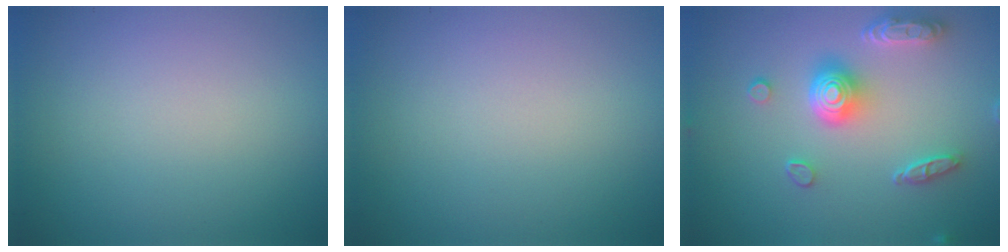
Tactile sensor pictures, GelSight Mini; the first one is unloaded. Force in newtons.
{"total": 0.0}
{"total": 5.0, "press": 3.8, "slide": 3.2}